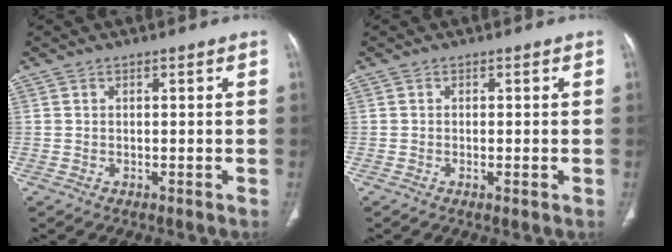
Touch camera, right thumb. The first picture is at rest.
{"total": 1.0, "force": [-0.3, 0.2, 1.0], "torque": [-0.022, -0.003, -0.006]}